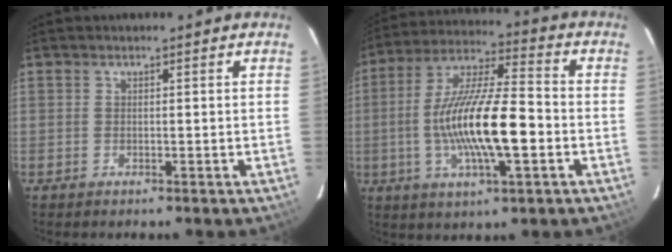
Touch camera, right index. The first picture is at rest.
{"total": 16.9, "force": [-3.3, 3.9, 16.1], "torque": [-0.307, 0.000, -0.063]}